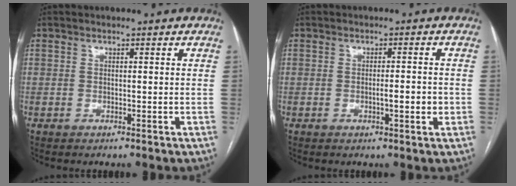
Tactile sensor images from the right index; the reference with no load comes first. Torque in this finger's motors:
{"motor_torque": [0.74, -0.06, 0.27, 0.04]}